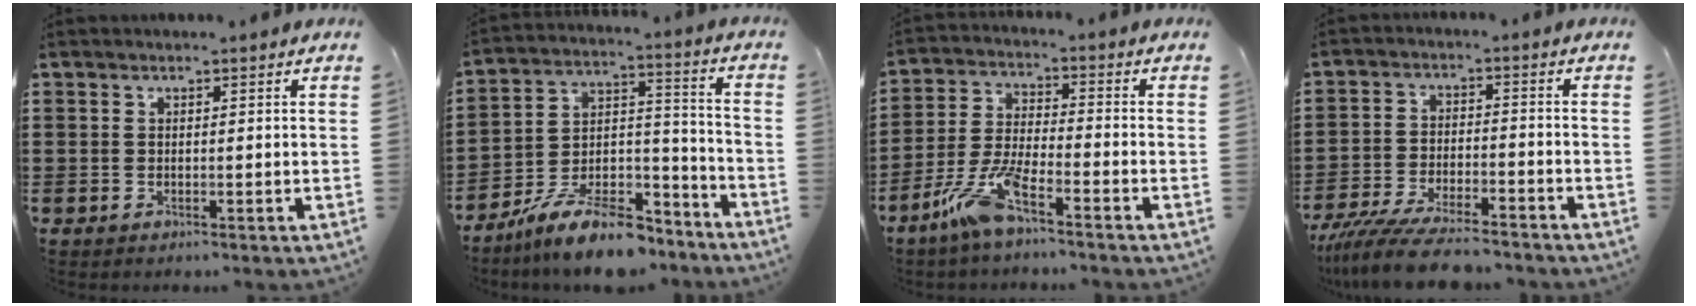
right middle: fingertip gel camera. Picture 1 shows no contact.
{"total": 11.4, "force": [-9.6, 2.7, 5.6], "torque": [-0.095, 0.032, -0.183]}
{"total": 8.7, "force": [-5.8, 1.2, 6.4], "torque": [-0.154, -0.012, -0.114]}
{"total": 8.2, "force": [-7.3, 1.0, 3.5], "torque": [-0.079, 0.000, -0.142]}